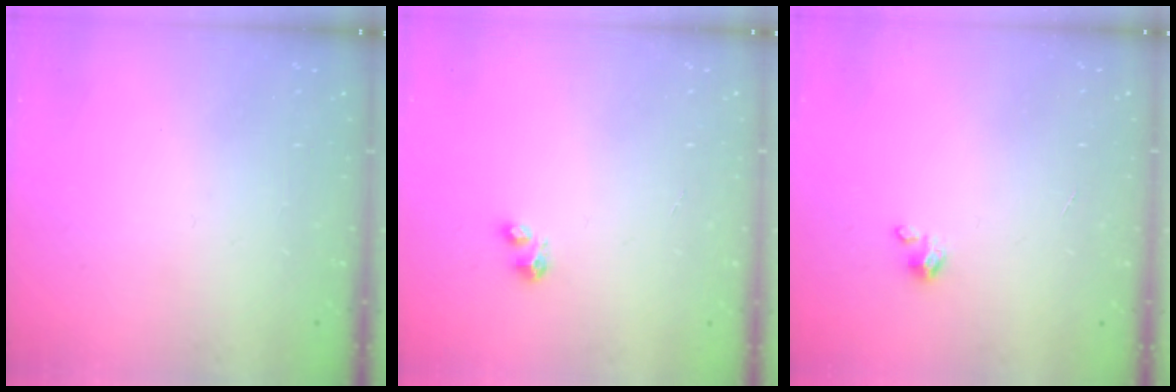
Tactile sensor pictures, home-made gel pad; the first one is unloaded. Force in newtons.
{"total": 2.8, "press": 2.8, "slide": 0.4}
{"total": 2.0, "press": 1.9, "slide": 0.3}